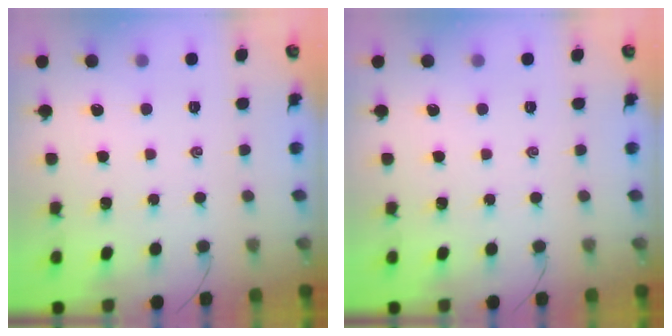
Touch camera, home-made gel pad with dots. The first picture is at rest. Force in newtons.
{"total": 0.0}